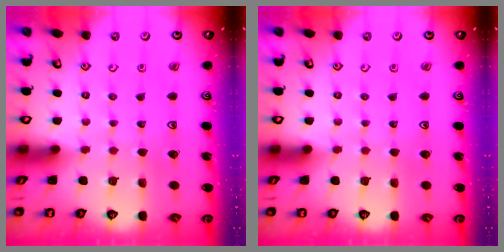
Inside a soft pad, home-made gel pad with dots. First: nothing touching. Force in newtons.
{"total": 0.0}